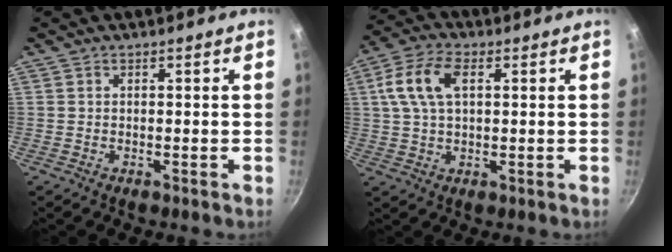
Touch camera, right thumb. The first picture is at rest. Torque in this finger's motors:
{"motor_torque": [0.50, 1.93, 0.57, -0.53, 0.08]}